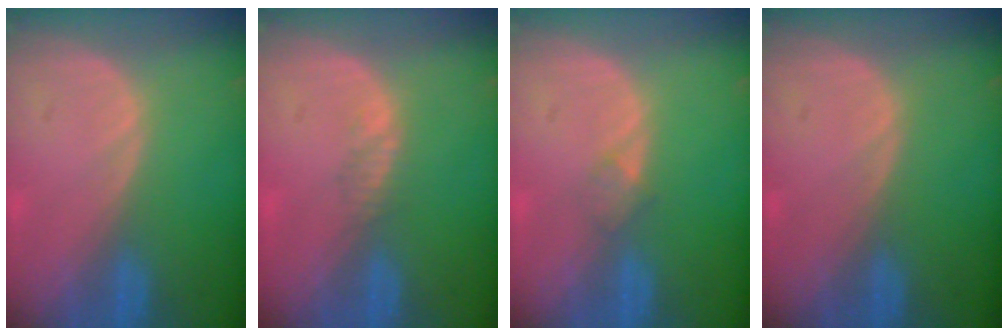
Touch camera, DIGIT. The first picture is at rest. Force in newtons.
{"total": 1.1, "press": 0.9, "slide": 0.7}
{"total": 1.4, "press": 1.4, "slide": 0.1}
{"total": 0.0}